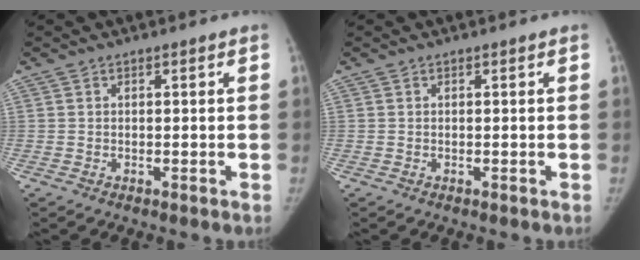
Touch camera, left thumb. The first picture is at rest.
{"total": 0.0}